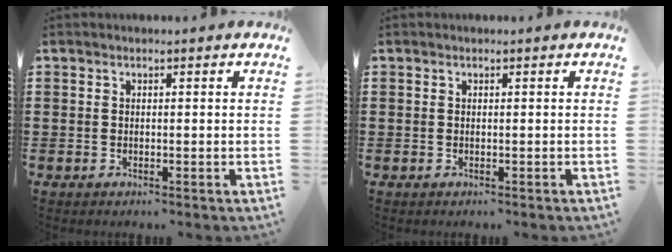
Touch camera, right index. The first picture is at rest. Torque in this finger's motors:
{"motor_torque": [-0.25, -0.38, 0.00, -0.01]}